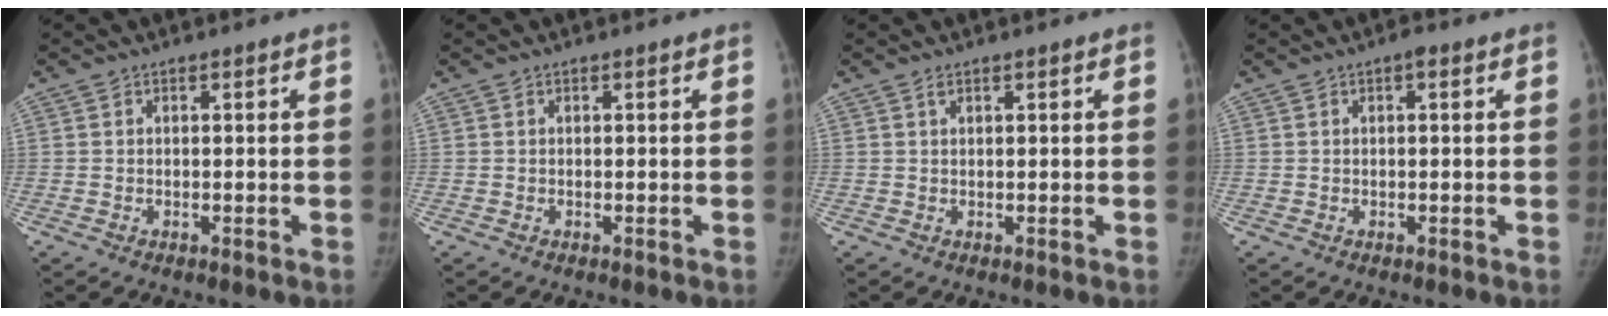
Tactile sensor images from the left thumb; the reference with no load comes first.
{"total": 0.0}
{"total": 0.7, "force": [0.5, 0.3, 0.4], "torque": [-0.008, 0.002, 0.009]}
{"total": 1.1, "force": [0.3, 0.5, 0.9], "torque": [-0.010, 0.004, -0.001]}